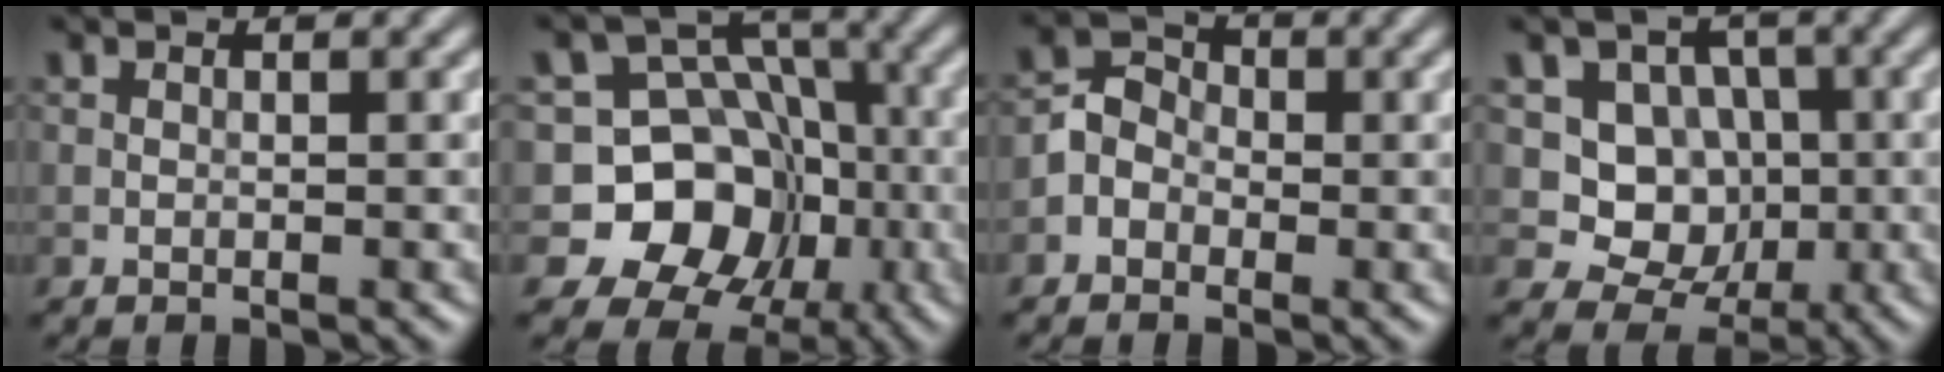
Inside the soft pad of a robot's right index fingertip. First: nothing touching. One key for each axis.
{"total": 10.6, "fx": -2.5, "fy": 9.5, "fz": 4.0, "tx": -0.059, "ty": 0.022, "tz": -0.076}
{"total": 2.5, "fx": -1.1, "fy": 2.1, "fz": 1.0, "tx": -0.007, "ty": 0.009, "tz": -0.032}
{"total": 6.8, "fx": 0.5, "fy": 6.2, "fz": 2.6, "tx": -0.035, "ty": 0.007, "tz": -0.010}